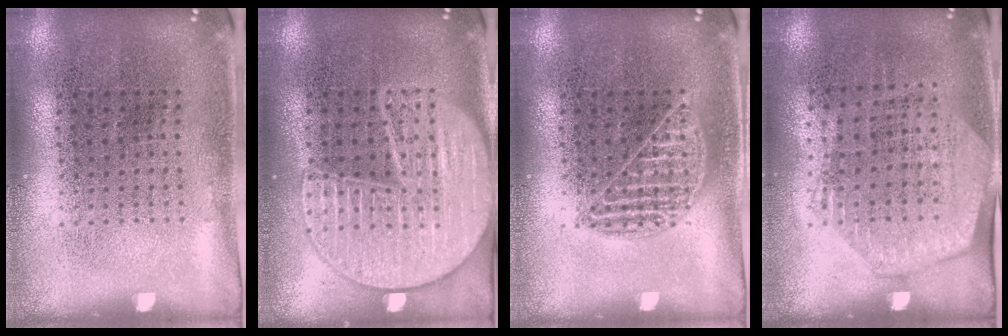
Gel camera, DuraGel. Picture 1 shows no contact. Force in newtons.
{"total": 3.0, "press": 3.0, "slide": 0.2}
{"total": 1.6, "press": 1.6, "slide": 0.2}
{"total": 1.4, "press": 1.3, "slide": 0.6}